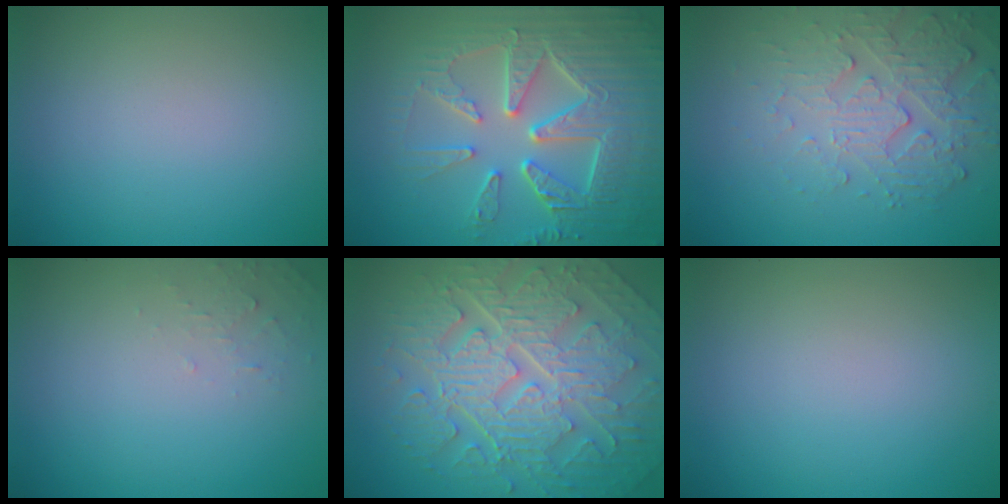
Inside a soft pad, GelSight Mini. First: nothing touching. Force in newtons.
{"total": 8.6, "press": 6.4, "slide": 5.8}
{"total": 4.2, "press": 3.6, "slide": 2.1}
{"total": 0.9, "press": 0.9, "slide": 0.1}
{"total": 10.1, "press": 6.7, "slide": 7.5}
{"total": 0.0}